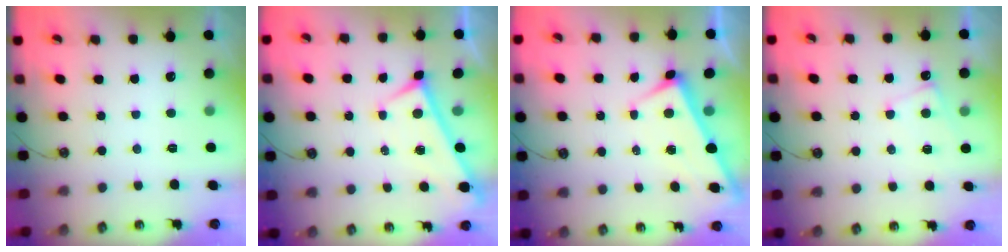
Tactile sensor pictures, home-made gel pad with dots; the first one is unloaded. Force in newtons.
{"total": 0.0}
{"total": 2.7, "press": 2.7, "slide": 0.2}
{"total": 1.5, "press": 1.4, "slide": 0.4}